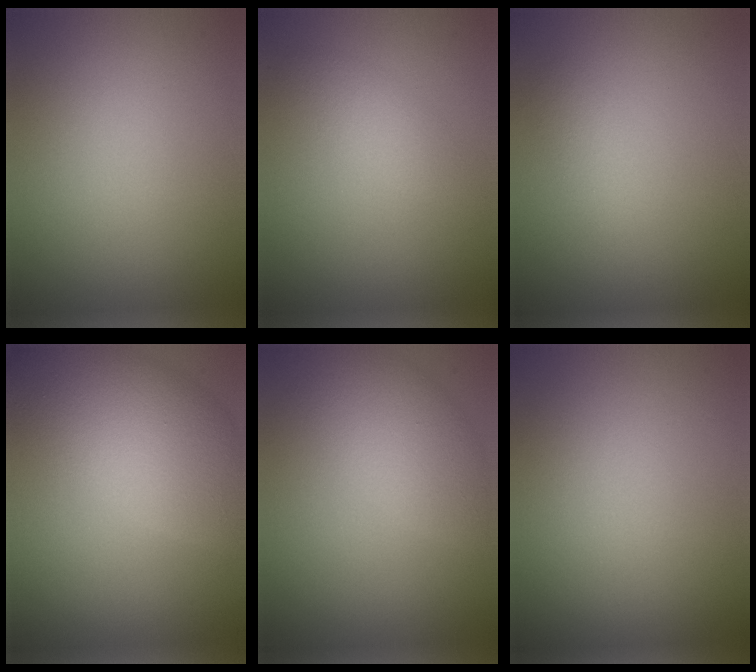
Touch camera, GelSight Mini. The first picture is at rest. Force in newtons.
{"total": 1.6, "press": 1.6, "slide": 0.1}
{"total": 1.3, "press": 1.3, "slide": 0.0}
{"total": 8.3, "press": 8.3, "slide": 0.2}
{"total": 4.5, "press": 4.5, "slide": 0.0}
{"total": 0.0}